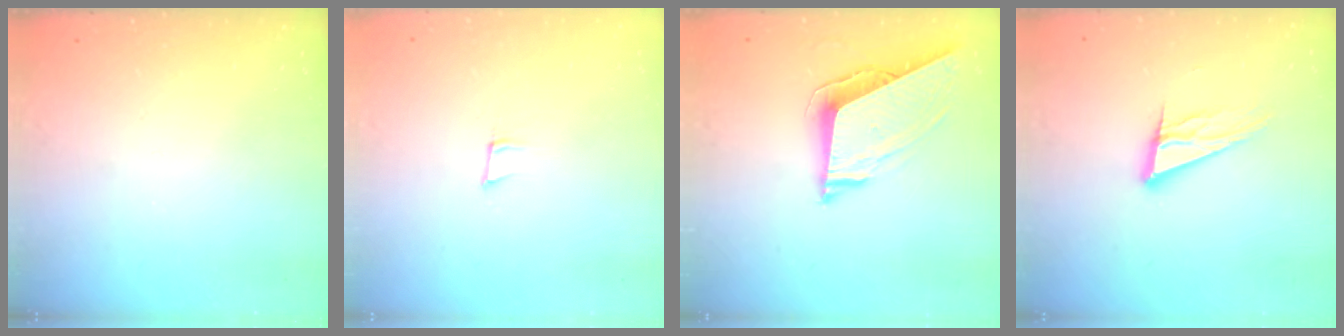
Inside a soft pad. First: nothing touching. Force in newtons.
{"total": 5.5, "press": 5.4, "slide": 0.8}
{"total": 8.9, "press": 8.9, "slide": 1.2}
{"total": 11.5, "press": 11.4, "slide": 1.9}